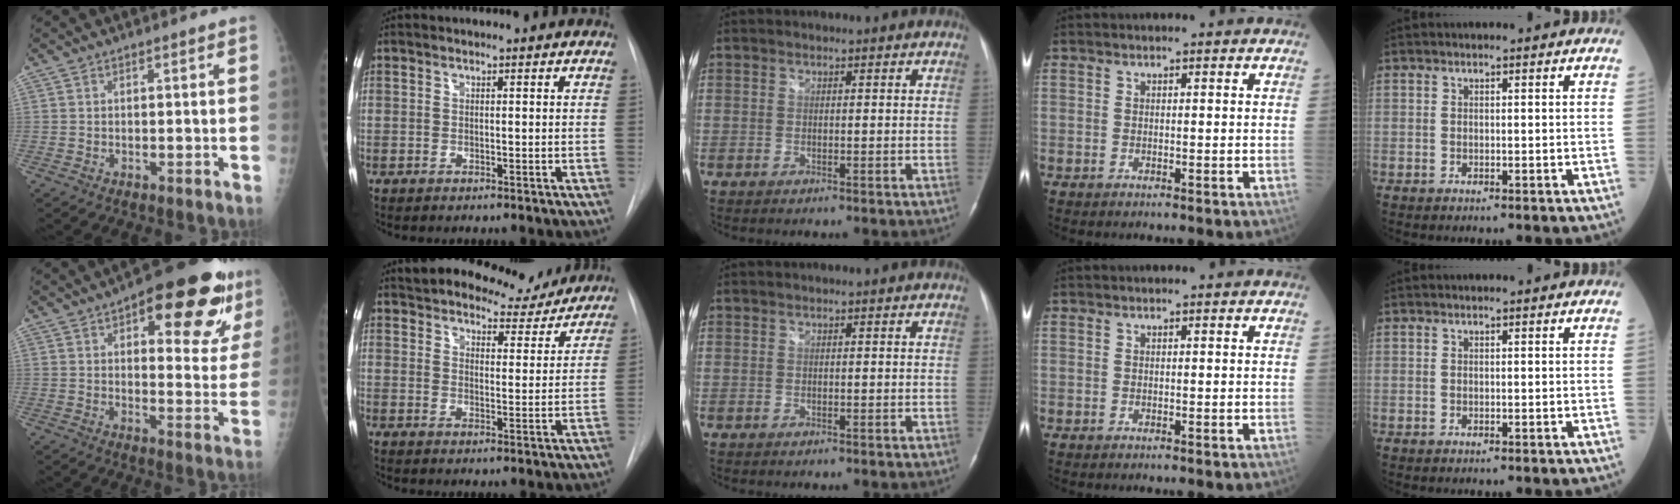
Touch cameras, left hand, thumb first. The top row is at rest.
{"thumb": {"total": 20.1, "force": [10.1, 7.9, 15.5], "torque": [-0.161, -0.021, 0.131]}, "index": {"total": 9.0, "force": [8.4, 2.8, 1.7], "torque": [-0.014, -0.006, 0.111]}}